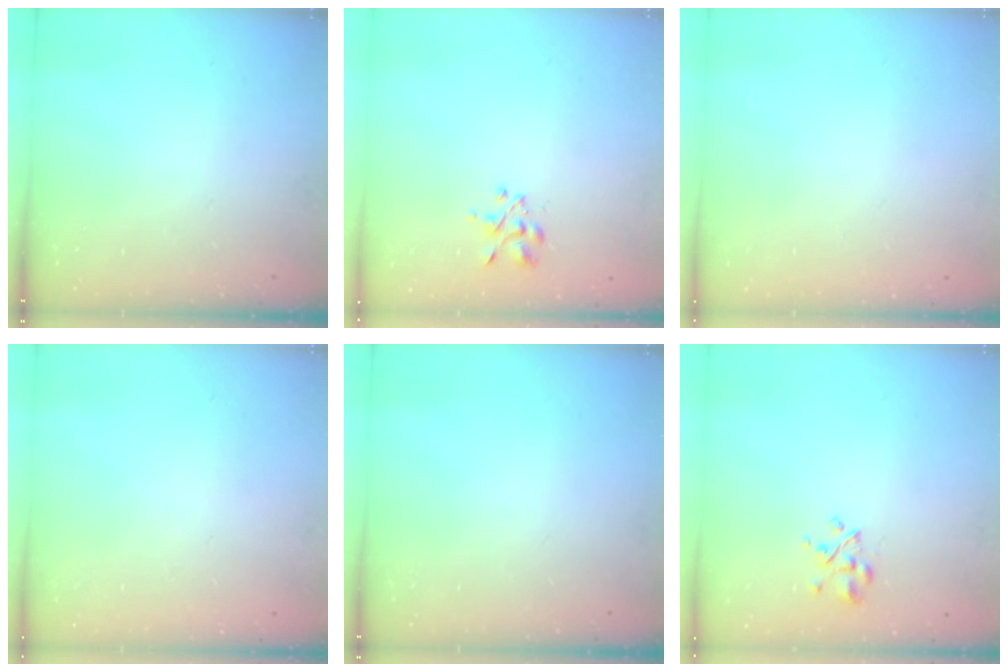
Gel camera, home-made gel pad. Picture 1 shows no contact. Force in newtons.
{"total": 2.1, "press": 1.8, "slide": 0.9}
{"total": 1.6, "press": 1.6, "slide": 0.2}
{"total": 1.8, "press": 1.8, "slide": 0.2}
{"total": 0.0}
{"total": 3.6, "press": 3.3, "slide": 1.3}